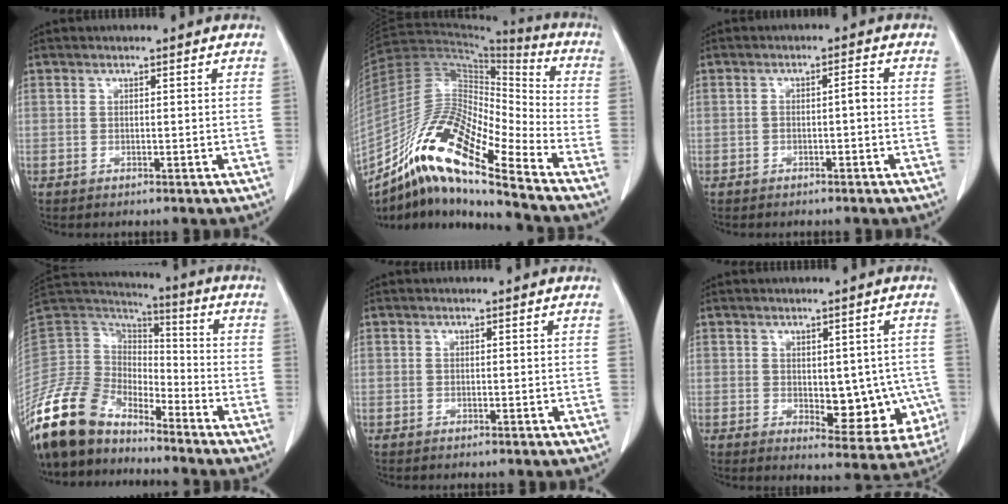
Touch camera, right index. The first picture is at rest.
{"total": 18.1, "force": [-12.4, 2.2, 13.0], "torque": [-0.249, 0.006, -0.224]}
{"total": 1.7, "force": [-0.5, 0.3, 1.6], "torque": [-0.025, 0.005, -0.009]}
{"total": 15.1, "force": [-12.9, 5.7, 5.3], "torque": [-0.116, 0.030, -0.253]}
{"total": 0.0}
{"total": 9.5, "force": [-1.1, 4.9, 8.1], "torque": [-0.078, 0.000, 0.000]}